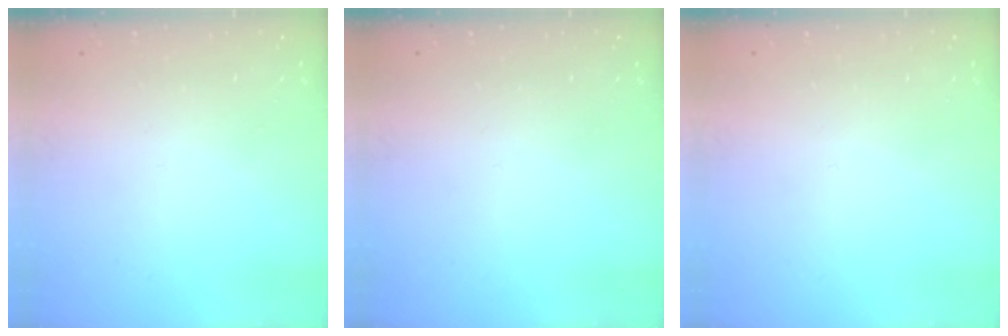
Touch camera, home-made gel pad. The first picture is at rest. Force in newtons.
{"total": 0.0}
{"total": 0.0}